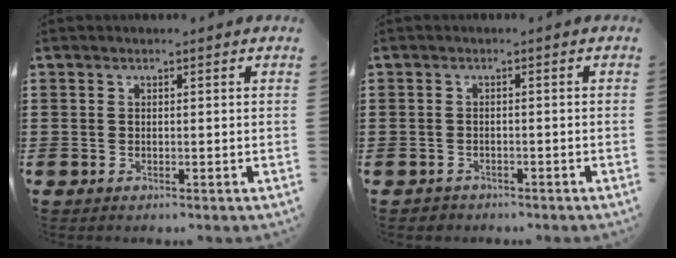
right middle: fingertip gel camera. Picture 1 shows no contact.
{"total": 1.1, "force": [-1.0, 0.5, -0.1], "torque": [-0.001, 0.003, -0.023]}